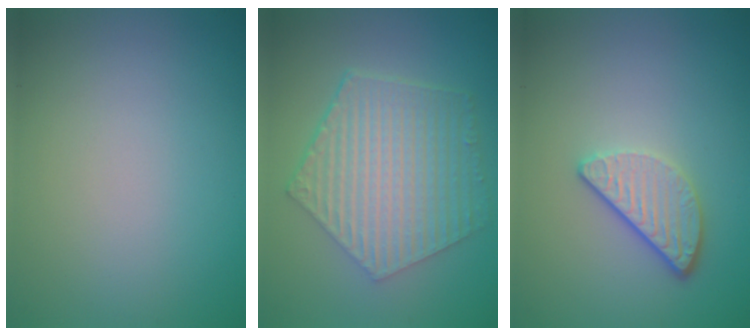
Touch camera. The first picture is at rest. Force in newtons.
{"total": 6.6, "press": 4.9, "slide": 4.4}
{"total": 3.2, "press": 2.6, "slide": 1.9}